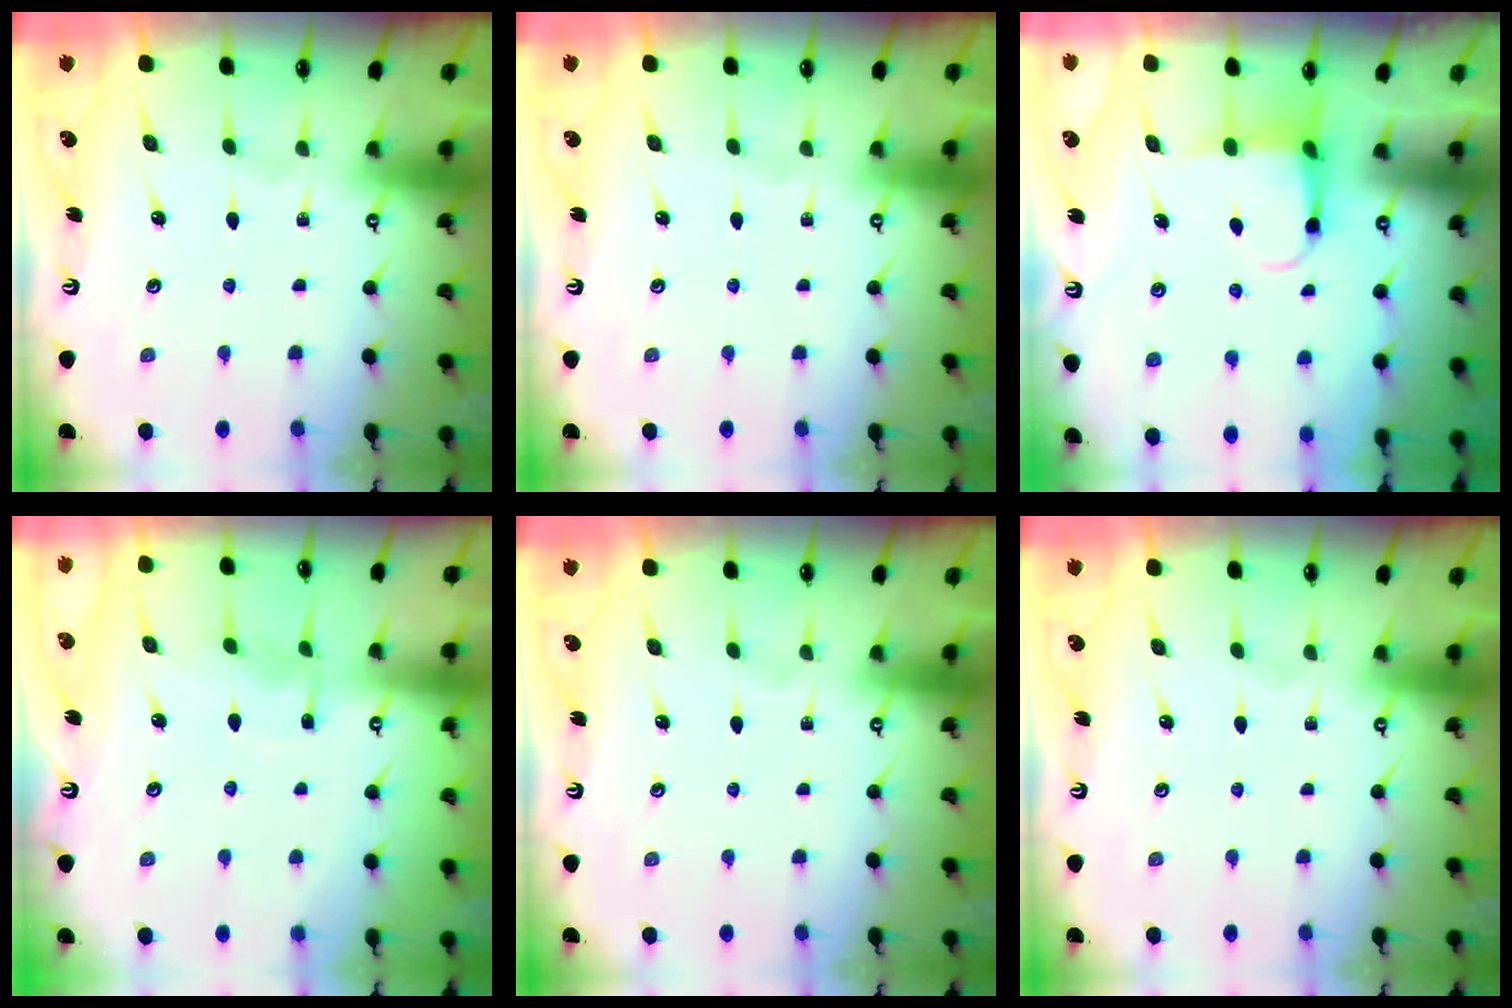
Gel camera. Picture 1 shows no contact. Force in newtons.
{"total": 0.0}
{"total": 3.9, "press": 3.8, "slide": 0.6}
{"total": 5.3, "press": 5.3, "slide": 0.5}
{"total": 0.0}
{"total": 0.0}